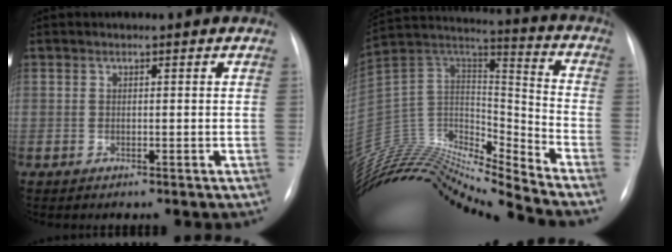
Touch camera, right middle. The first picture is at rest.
{"total": 24.2, "force": [-23.0, 0.7, 7.3], "torque": [-0.146, 0.033, -0.396]}